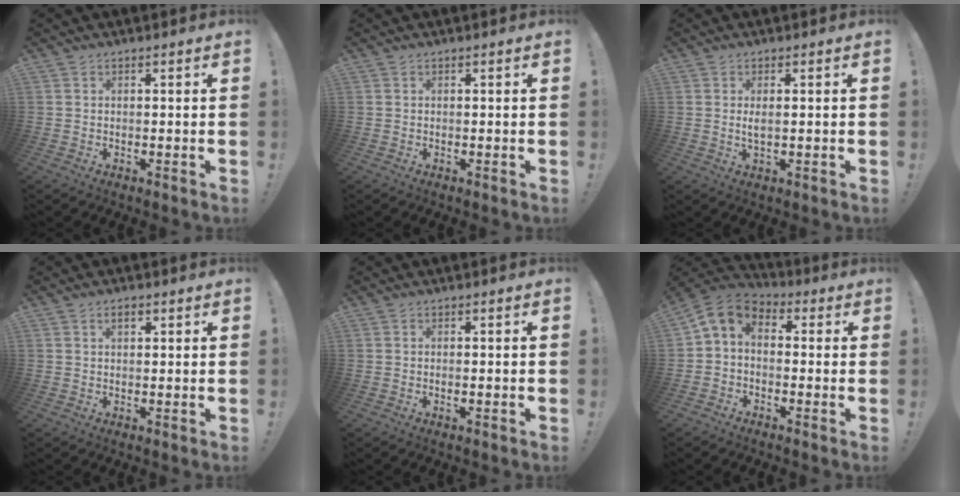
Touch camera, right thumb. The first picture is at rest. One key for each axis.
{"total": 0.0}
{"total": 2.8, "fx": 0.5, "fy": 0.8, "fz": 2.6, "tx": -0.034, "ty": -0.007, "tz": 0.006}
{"total": 1.9, "fx": 1.0, "fy": 1.0, "fz": 1.3, "tx": -0.021, "ty": 0.001, "tz": 0.016}
{"total": 0.8, "fx": -0.3, "fy": 0.0, "fz": 0.8, "tx": -0.015, "ty": 0.000, "tz": -0.005}
{"total": 6.5, "fx": -0.3, "fy": 4.9, "fz": 4.2, "tx": -0.083, "ty": 0.011, "tz": -0.002}